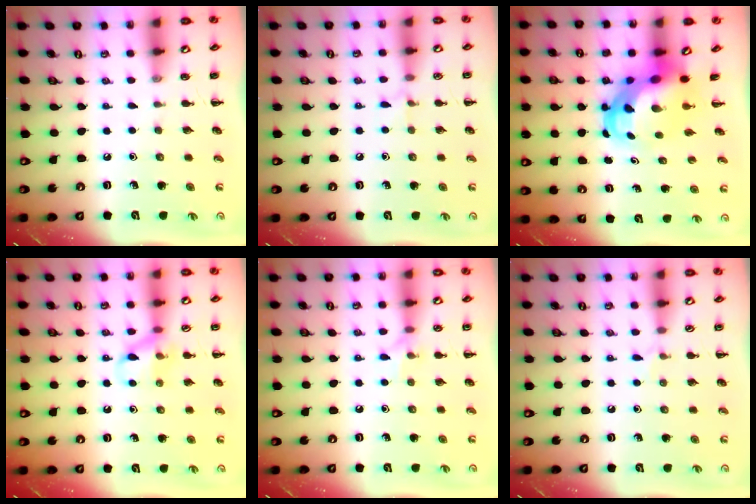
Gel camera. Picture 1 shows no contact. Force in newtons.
{"total": 4.5, "press": 4.2, "slide": 1.5}
{"total": 6.5, "press": 6.3, "slide": 1.8}
{"total": 9.6, "press": 9.5, "slide": 1.6}
{"total": 5.7, "press": 5.7, "slide": 1.0}
{"total": 4.6, "press": 4.3, "slide": 1.7}